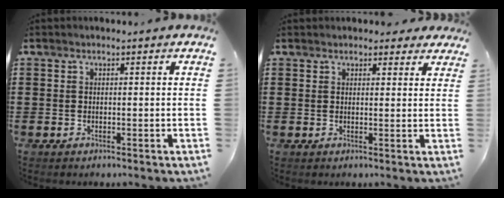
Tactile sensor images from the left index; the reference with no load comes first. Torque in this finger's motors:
{"motor_torque": [2.14, 0.00, 0.71, 0.05]}